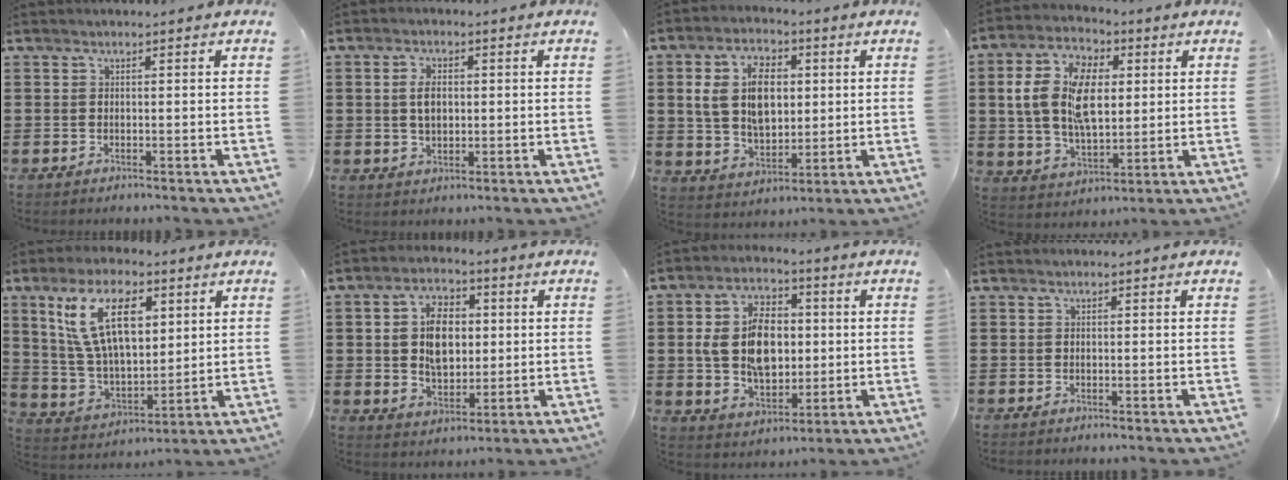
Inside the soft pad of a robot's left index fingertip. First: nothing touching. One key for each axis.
{"total": 3.7, "fx": 0.5, "fy": 2.1, "fz": 3.0, "tx": -0.069, "ty": 0.006, "tz": 0.005}
{"total": 9.7, "fx": 2.1, "fy": 6.3, "fz": 7.1, "tx": -0.155, "ty": 0.008, "tz": 0.030}
{"total": 12.2, "fx": 2.5, "fy": 7.1, "fz": 9.7, "tx": -0.217, "ty": 0.013, "tz": 0.043}
{"total": 14.2, "fx": 6.4, "fy": 6.9, "fz": 10.7, "tx": -0.239, "ty": 0.011, "tz": 0.116}
{"total": 8.0, "fx": 1.2, "fy": 5.3, "fz": 5.8, "tx": -0.115, "ty": 0.012, "tz": 0.015}
{"total": 10.6, "fx": 0.7, "fy": 7.1, "fz": 7.8, "tx": -0.164, "ty": 0.010, "tz": 0.007}
{"total": 0.0}